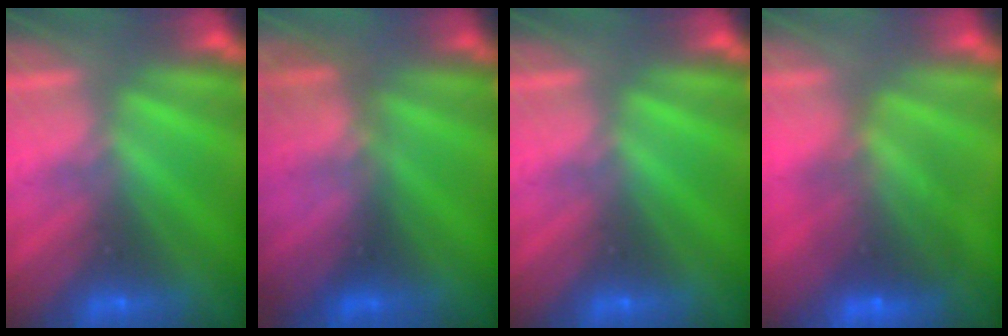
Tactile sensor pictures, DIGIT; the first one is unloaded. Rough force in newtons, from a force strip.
{"total": 2.7}
{"total": 0.0}
{"total": 5.7}